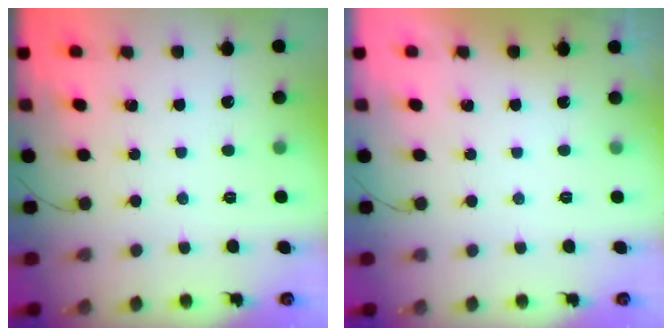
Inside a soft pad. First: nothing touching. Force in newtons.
{"total": 0.0}